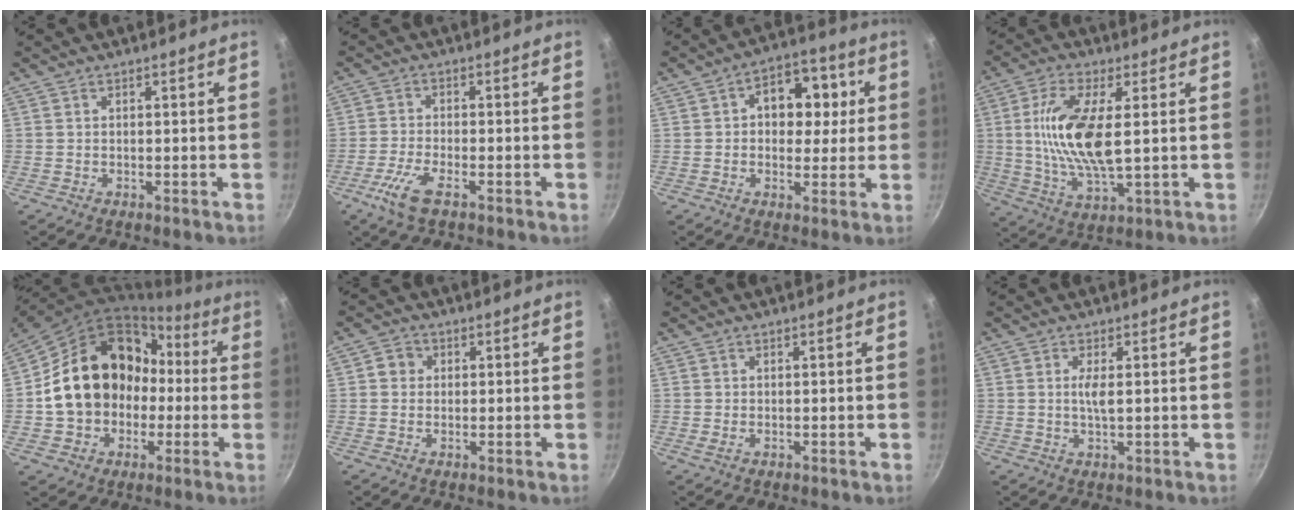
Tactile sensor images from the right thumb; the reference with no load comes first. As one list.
[{"total": 6.1, "force": [-3.4, 1.8, 4.7], "torque": [-0.109, 0.012, -0.073]}, {"total": 11.0, "force": [2.1, 8.1, 7.2], "torque": [-0.056, 0.011, 0.017]}, {"total": 14.2, "force": [1.9, 5.3, 13.1], "torque": [-0.260, -0.006, 0.035]}, {"total": 21.1, "force": [-0.2, 17.2, 12.3], "torque": [-0.193, 0.067, 0.007]}, {"total": 2.9, "force": [0.4, 2.7, 1.0], "torque": [0.001, 0.004, -0.001]}, {"total": 0.9, "force": [-0.2, 0.4, 0.8], "torque": [-0.014, -0.001, -0.004]}, {"total": 2.7, "force": [0.4, 0.6, 2.6], "torque": [-0.054, -0.002, 0.008]}]